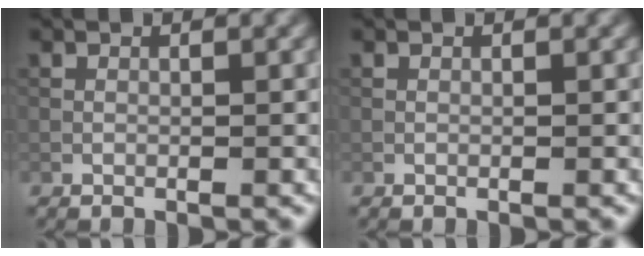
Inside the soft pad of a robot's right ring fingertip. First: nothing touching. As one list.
[{"total": 0.0}]